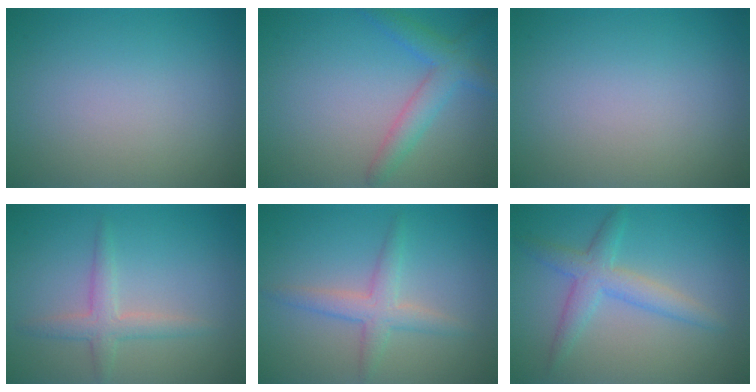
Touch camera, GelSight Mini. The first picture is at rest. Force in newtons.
{"total": 2.2, "press": 2.2, "slide": 0.2}
{"total": 0.0}
{"total": 2.3, "press": 2.3, "slide": 0.0}
{"total": 2.7, "press": 2.7, "slide": 0.1}
{"total": 3.3, "press": 3.3, "slide": 0.1}